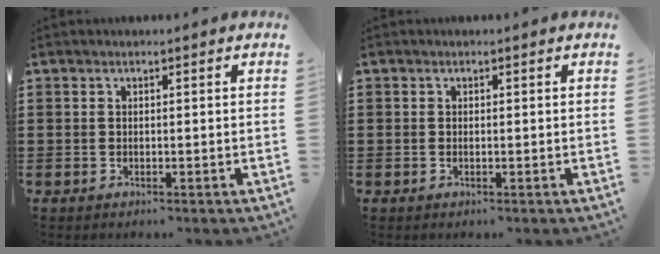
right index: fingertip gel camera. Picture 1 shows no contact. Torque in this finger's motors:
{"motor_torque": [-0.12, 0.83, 0.02, 0.01]}